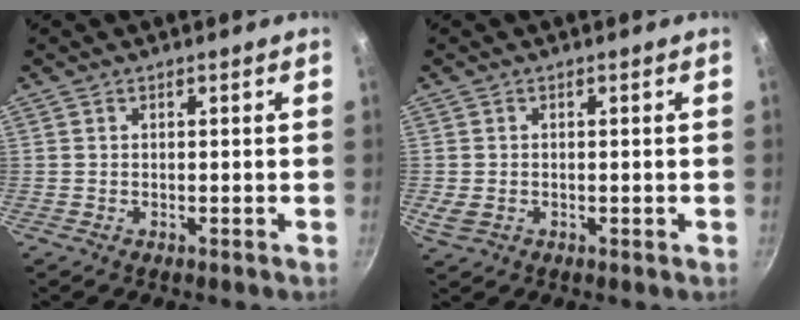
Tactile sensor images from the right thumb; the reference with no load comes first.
{"total": 3.0, "force": [-0.6, 2.1, 2.1], "torque": [-0.039, -0.001, -0.008]}